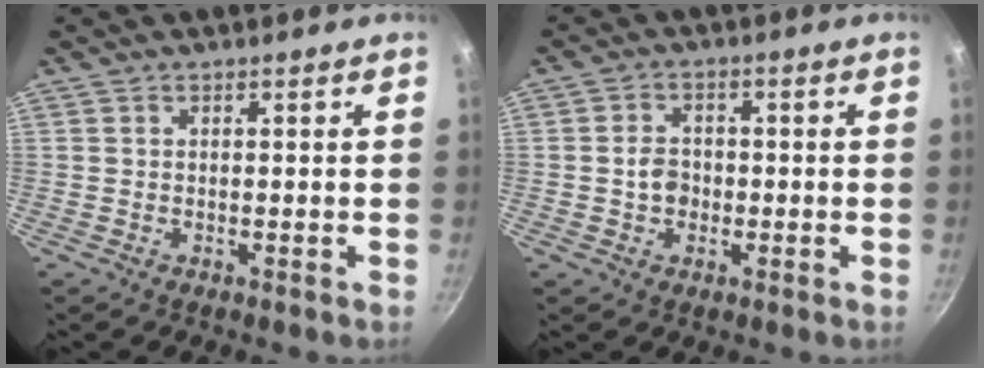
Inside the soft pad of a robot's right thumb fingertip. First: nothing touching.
{"total": 4.1, "force": [-0.7, 3.4, 2.2], "torque": [-0.016, 0.013, -0.013]}